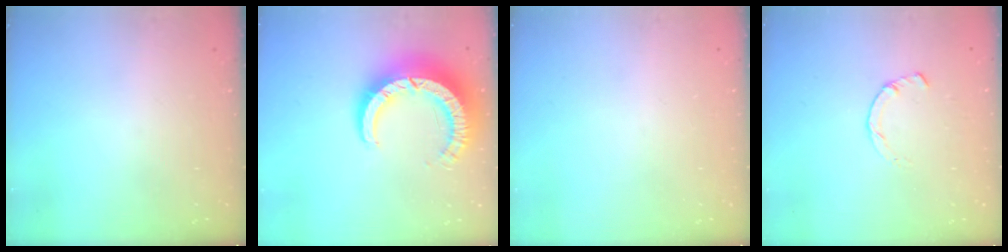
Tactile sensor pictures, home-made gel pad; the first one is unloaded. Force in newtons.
{"total": 13.2, "press": 13.2, "slide": 1.3}
{"total": 0.0}
{"total": 2.3, "press": 2.3, "slide": 0.1}